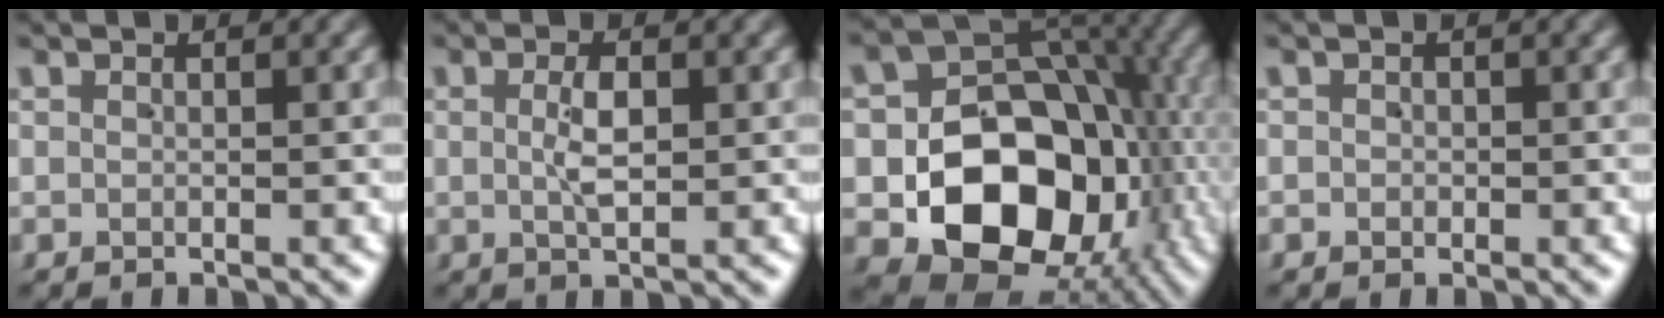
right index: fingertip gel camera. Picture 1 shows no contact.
{"total": 2.3, "force": [0.1, 0.8, 2.2], "torque": [-0.039, 0.001, 0.003]}
{"total": 19.7, "force": [-3.3, 14.3, 13.1], "torque": [-0.239, -0.065, -0.026]}
{"total": 0.8, "force": [-0.4, 0.7, 0.0], "torque": [0.000, -0.005, -0.005]}